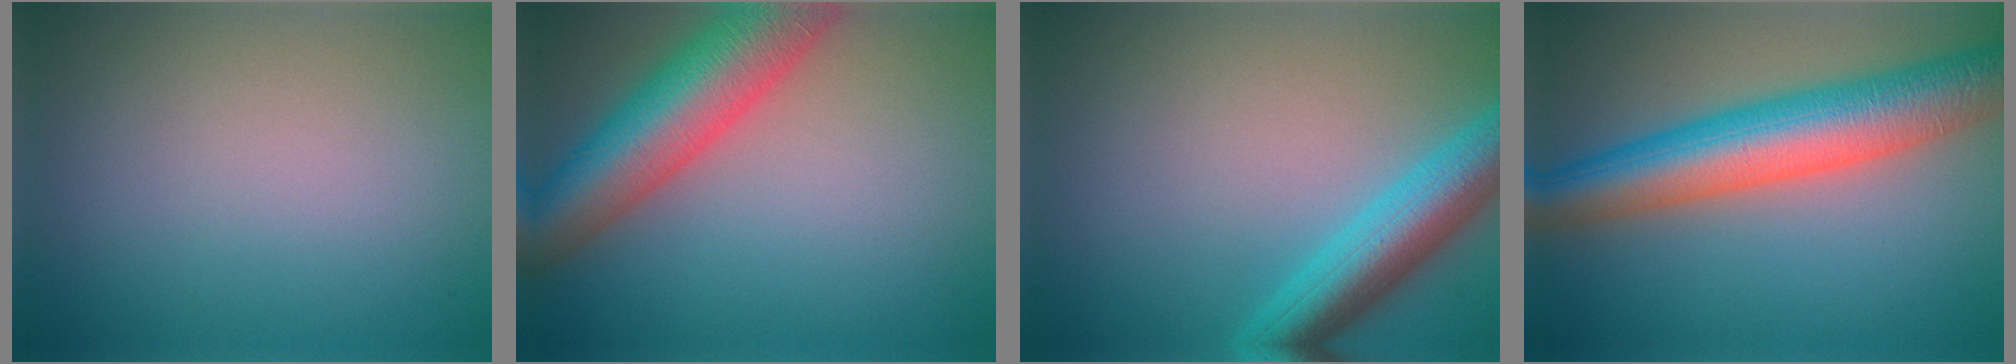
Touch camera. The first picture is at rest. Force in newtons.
{"total": 10.1, "press": 10.1, "slide": 0.4}
{"total": 6.0, "press": 6.0, "slide": 0.3}
{"total": 9.7, "press": 9.7, "slide": 0.3}